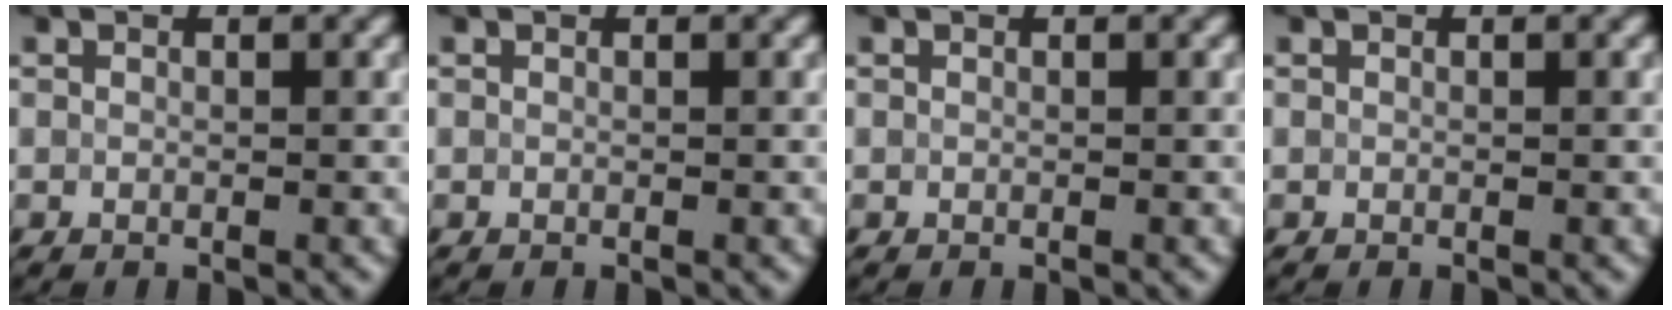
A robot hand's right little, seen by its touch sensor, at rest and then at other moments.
{"total": 0.0}
{"total": 0.0}
{"total": 0.0}